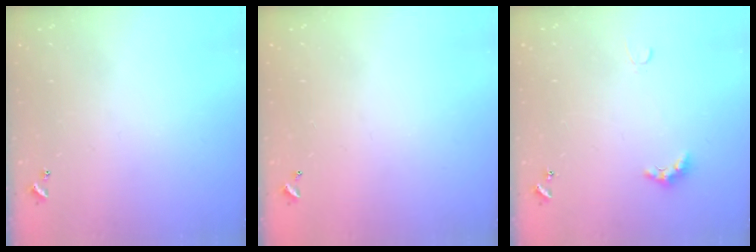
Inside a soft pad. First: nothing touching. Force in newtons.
{"total": 2.8, "press": 2.8, "slide": 0.1}
{"total": 2.9, "press": 2.8, "slide": 0.6}